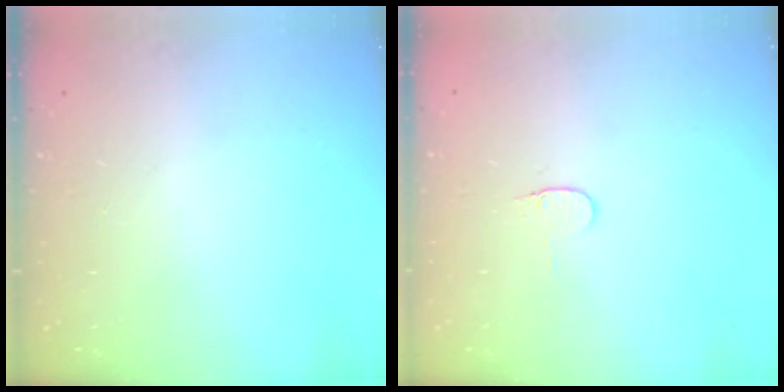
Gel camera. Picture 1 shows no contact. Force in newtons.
{"total": 3.4, "press": 3.3, "slide": 0.4}